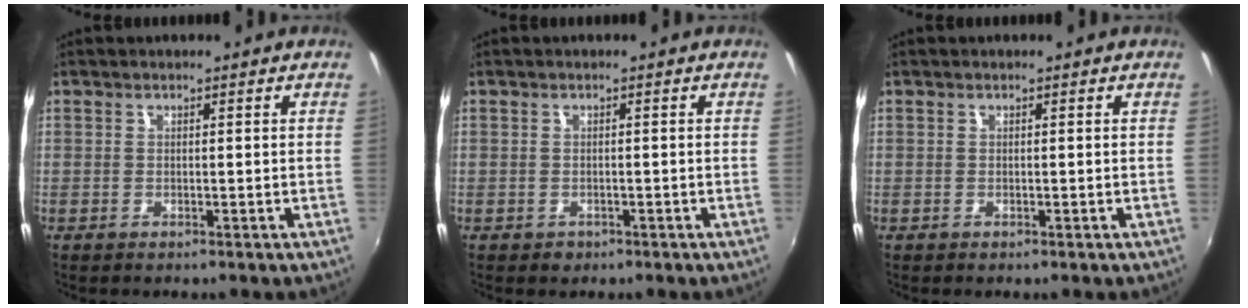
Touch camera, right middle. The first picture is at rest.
{"total": 1.4, "force": [-0.7, 1.2, 0.3], "torque": [-0.008, -0.004, -0.007]}
{"total": 0.0}